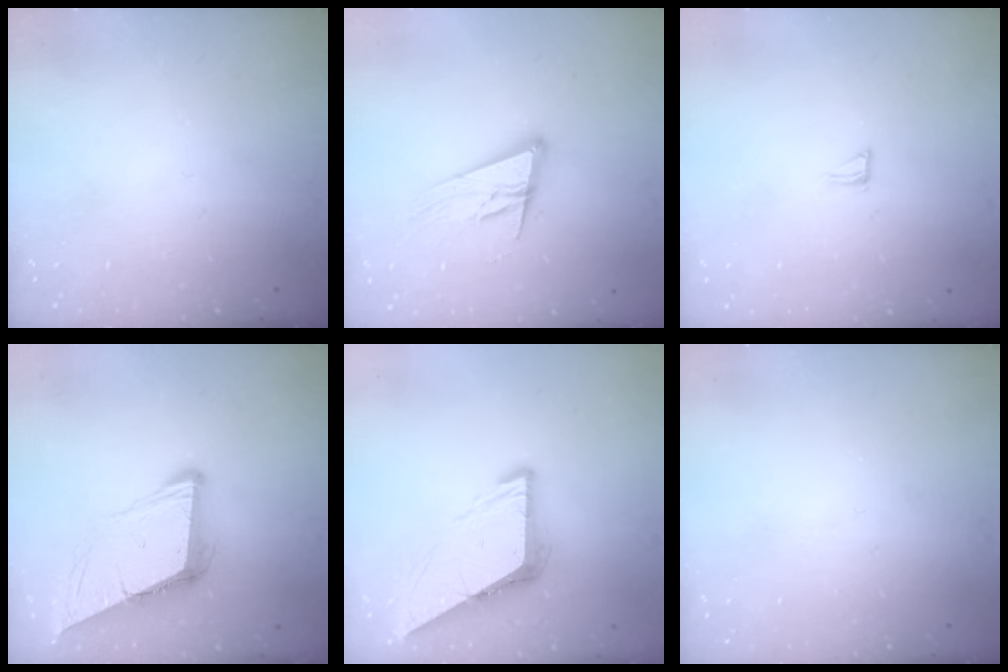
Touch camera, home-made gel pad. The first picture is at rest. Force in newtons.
{"total": 14.7, "press": 14.1, "slide": 4.0}
{"total": 3.6, "press": 3.6, "slide": 0.4}
{"total": 9.1, "press": 9.1, "slide": 0.4}
{"total": 8.6, "press": 8.5, "slide": 1.1}
{"total": 0.0}